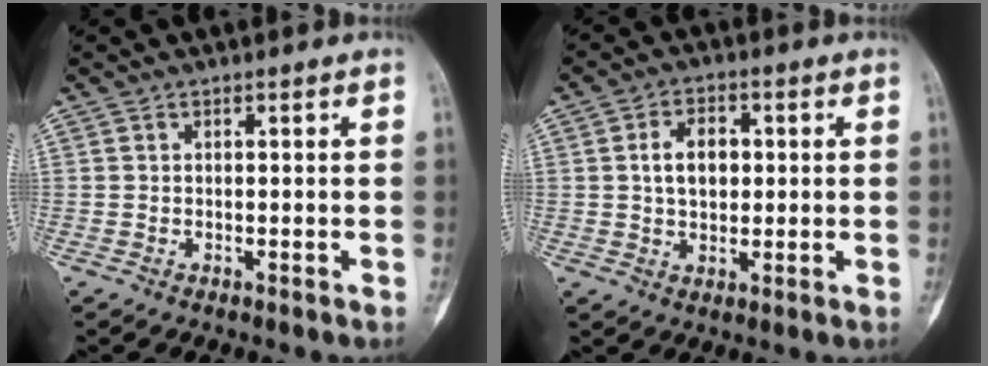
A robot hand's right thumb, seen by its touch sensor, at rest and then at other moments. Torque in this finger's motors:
{"motor_torque": [0.14, 0.13, 0.12, -0.14, 0.19]}